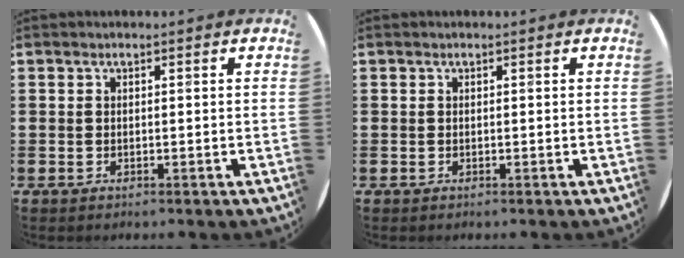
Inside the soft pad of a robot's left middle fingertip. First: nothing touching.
{"total": 0.0}